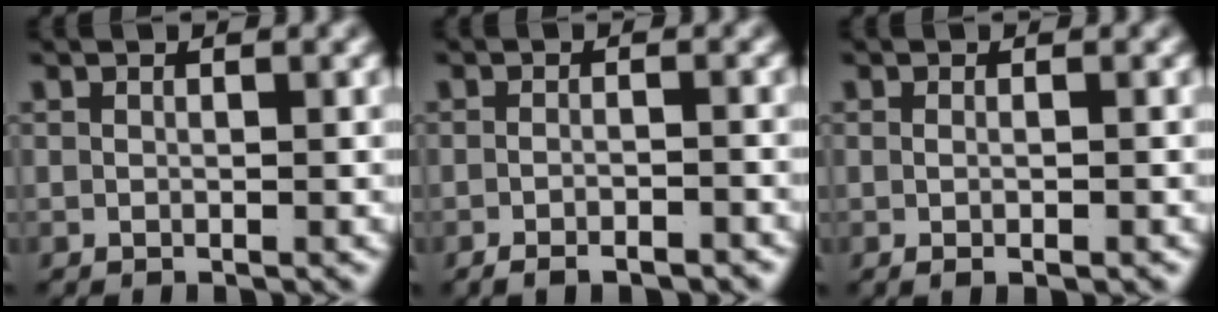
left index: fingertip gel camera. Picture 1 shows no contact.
{"total": 2.8, "force": [-2.7, 0.4, 0.8], "torque": [-0.011, -0.008, -0.041]}
{"total": 1.3, "force": [-0.8, -0.3, 1.0], "torque": [-0.018, -0.007, -0.007]}